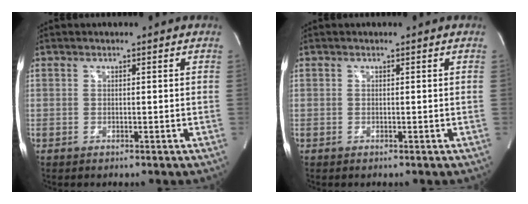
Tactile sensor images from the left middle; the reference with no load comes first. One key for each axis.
{"total": 0.0}